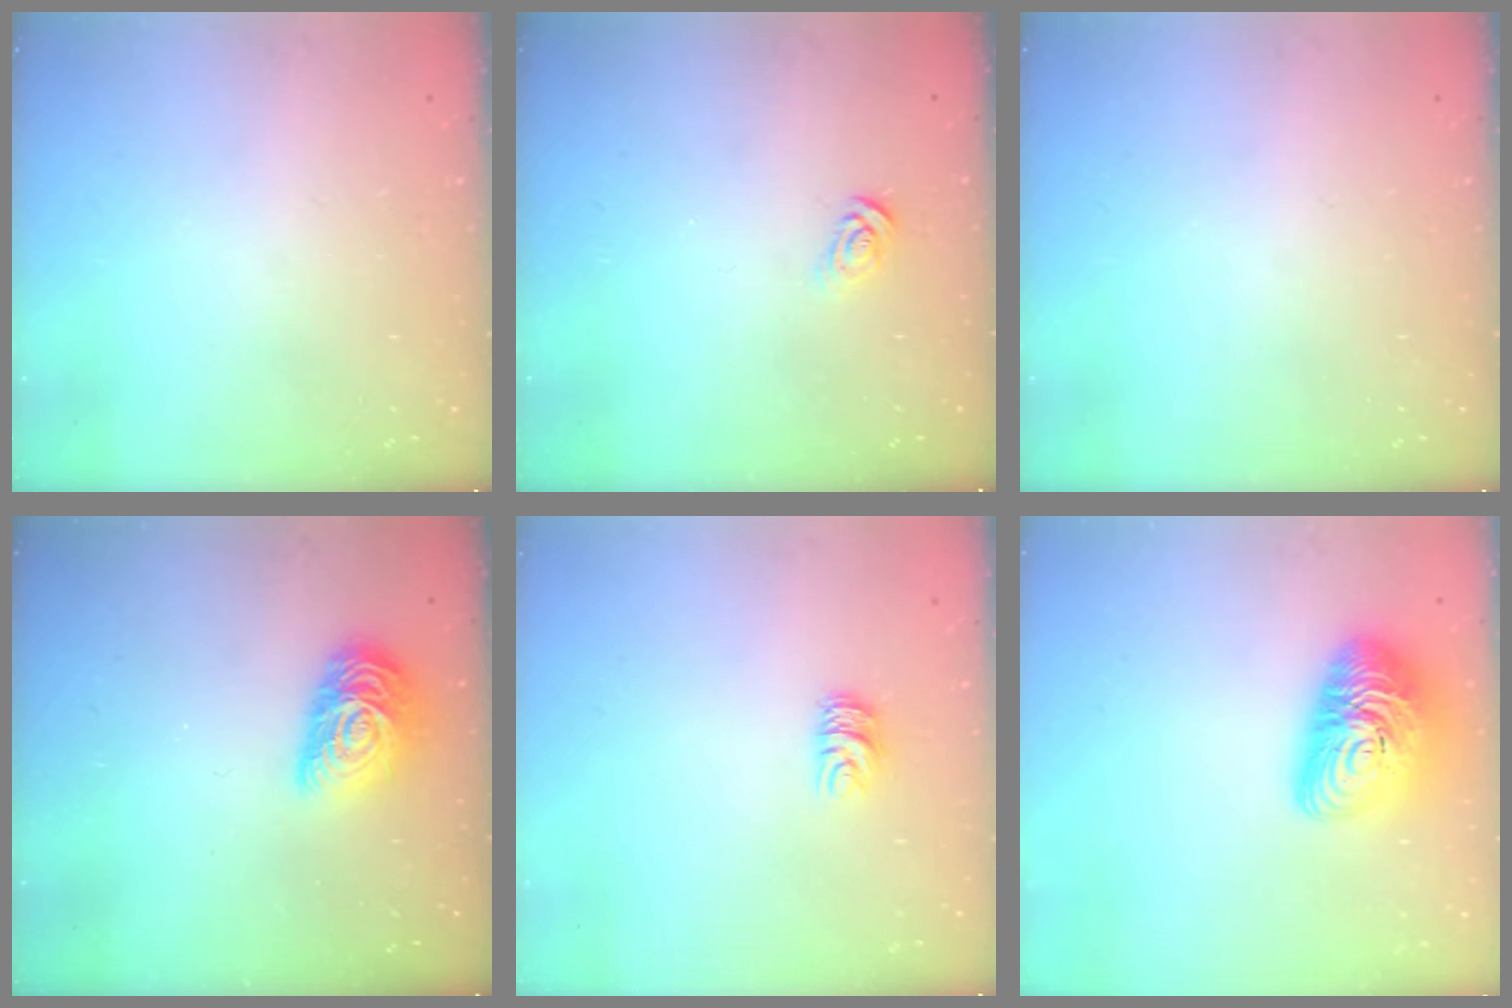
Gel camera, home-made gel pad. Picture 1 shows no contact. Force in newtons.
{"total": 3.7, "press": 3.7, "slide": 0.4}
{"total": 0.0}
{"total": 13.1, "press": 13.1, "slide": 0.5}
{"total": 5.6, "press": 5.6, "slide": 0.4}
{"total": 15.1, "press": 15.1, "slide": 1.1}